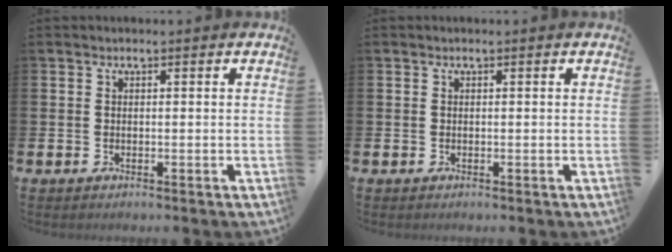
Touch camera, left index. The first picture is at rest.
{"total": 0.0}